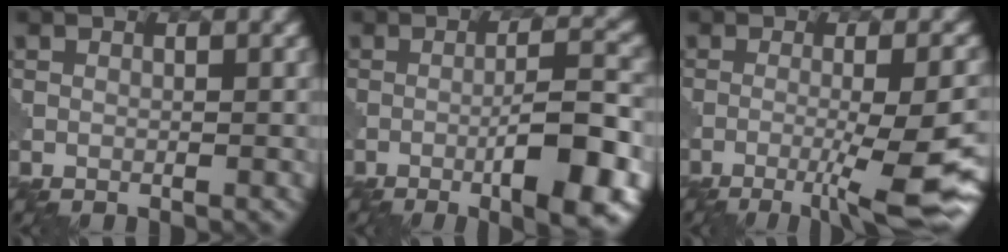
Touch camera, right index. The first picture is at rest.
{"total": 8.2, "force": [-3.2, 1.6, 7.3], "torque": [-0.103, 0.010, -0.047]}
{"total": 9.3, "force": [-4.1, 1.6, 8.2], "torque": [-0.117, -0.001, -0.062]}